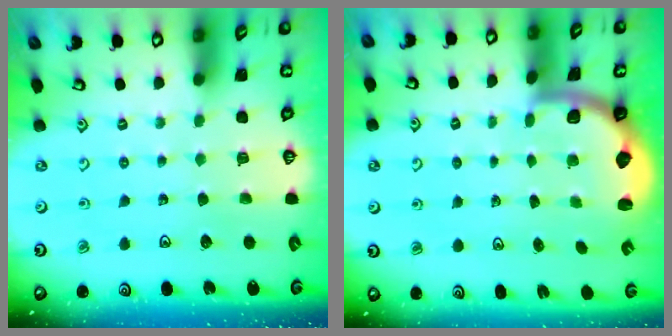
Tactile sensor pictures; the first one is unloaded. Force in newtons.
{"total": 1.9, "press": 1.8, "slide": 0.5}